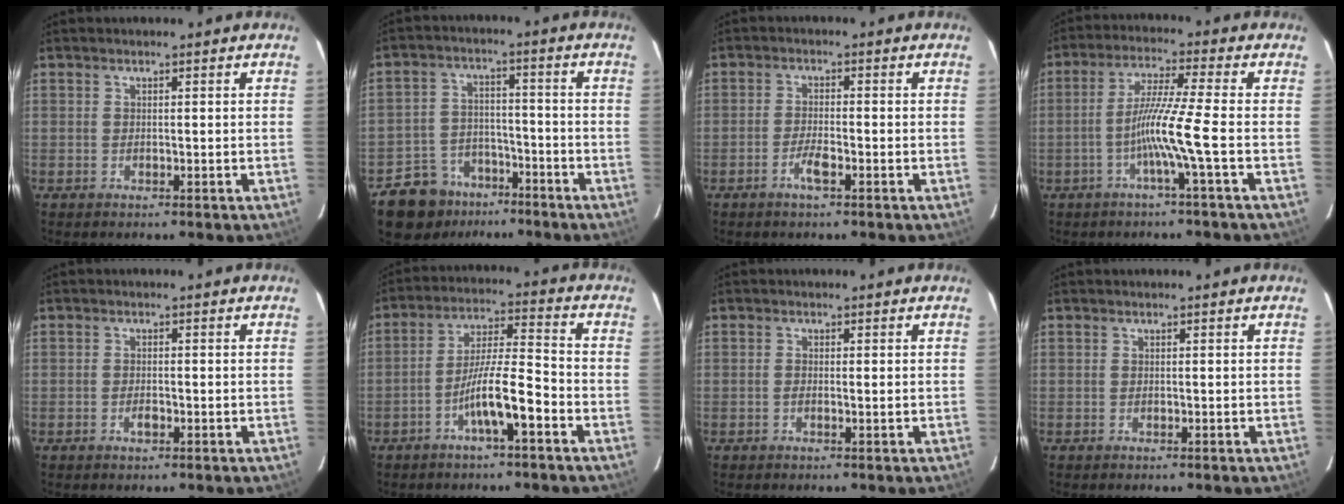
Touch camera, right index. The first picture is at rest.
{"total": 9.2, "force": [-6.6, 6.3, 1.4], "torque": [-0.029, 0.024, -0.106]}
{"total": 2.8, "force": [-1.6, 0.4, 2.3], "torque": [-0.044, 0.000, -0.030]}
{"total": 8.5, "force": [-2.5, -1.9, 7.9], "torque": [-0.150, -0.001, -0.050]}
{"total": 1.4, "force": [-0.6, 0.6, 1.1], "torque": [-0.021, 0.001, -0.009]}
{"total": 8.9, "force": [-4.1, 0.8, 7.8], "torque": [-0.144, 0.016, -0.074]}
{"total": 1.2, "force": [-0.1, 0.3, 1.1], "torque": [-0.021, 0.001, -0.002]}
{"total": 0.0}